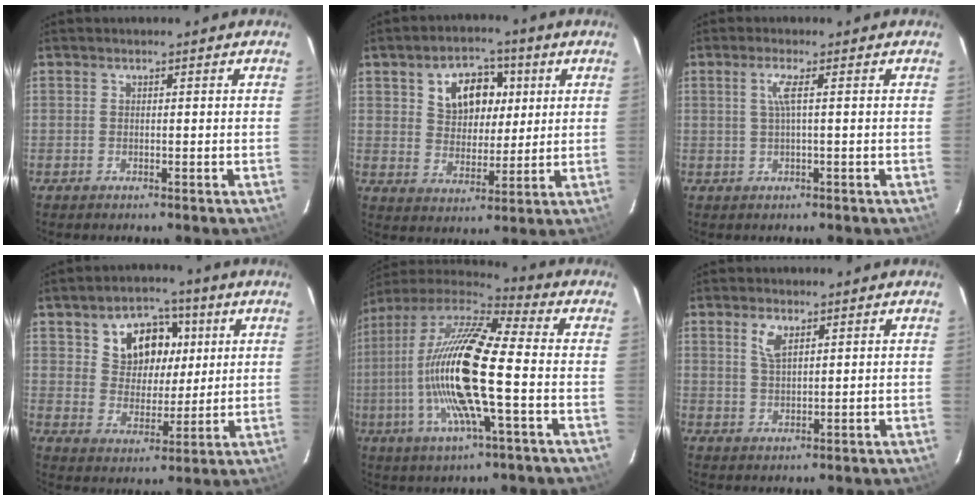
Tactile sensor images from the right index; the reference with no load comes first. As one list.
[{"total": 10.3, "force": [3.7, 7.4, 6.2], "torque": [-0.117, 0.027, 0.070]}, {"total": 2.4, "force": [0.4, -0.5, 2.3], "torque": [-0.044, -0.001, 0.009]}, {"total": 11.3, "force": [4.3, 8.4, 6.2], "torque": [-0.118, 0.025, 0.081]}, {"total": 20.7, "force": [-2.6, 3.5, 20.2], "torque": [-0.381, -0.012, -0.061]}, {"total": 3.6, "force": [2.0, 1.6, 2.6], "torque": [-0.050, 0.002, 0.039]}]